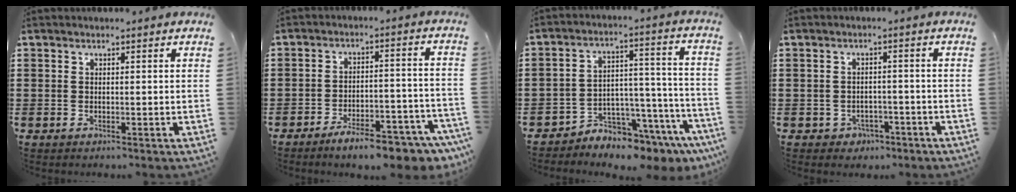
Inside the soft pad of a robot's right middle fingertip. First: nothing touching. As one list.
[{"total": 7.9, "force": [-6.6, 1.2, 4.2], "torque": [-0.063, 0.009, -0.119]}, {"total": 5.4, "force": [-5.2, 1.5, 0.3], "torque": [-0.012, 0.004, -0.103]}, {"total": 1.9, "force": [-1.5, 1.2, 0.2], "torque": [-0.012, 0.000, -0.035]}]